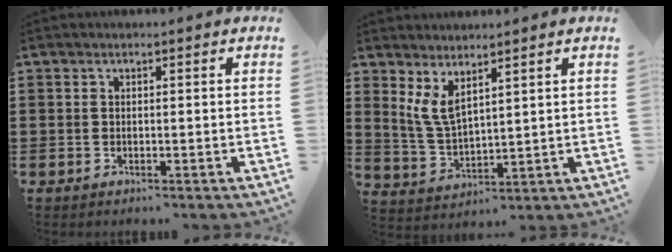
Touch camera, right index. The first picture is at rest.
{"total": 4.4, "force": [2.5, 1.6, 3.2], "torque": [-0.086, -0.005, 0.042]}